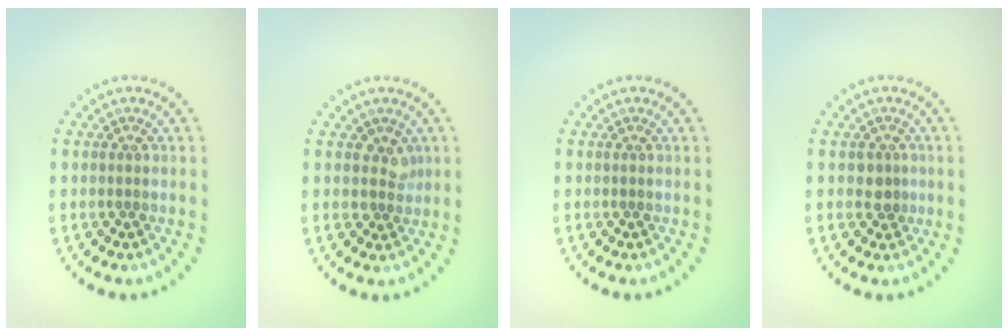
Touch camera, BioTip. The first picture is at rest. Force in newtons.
{"total": 1.6, "press": 1.3, "slide": 1.0}
{"total": 0.0}
{"total": 1.7, "press": 1.4, "slide": 0.9}